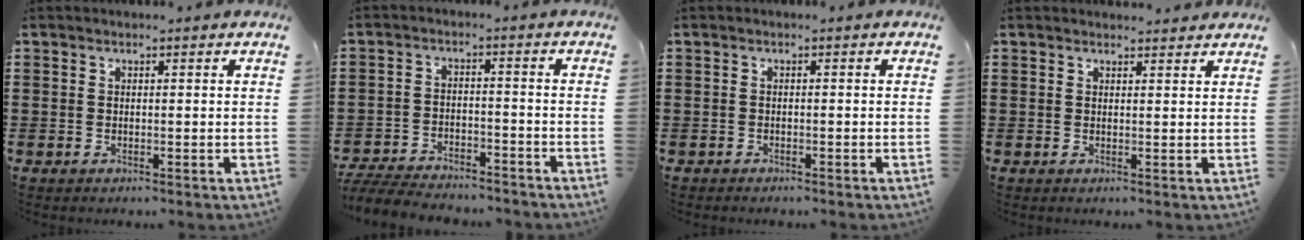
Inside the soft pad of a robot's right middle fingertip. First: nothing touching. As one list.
[{"total": 5.8, "force": [-5.6, 0.8, 1.2], "torque": [-0.026, 0.007, -0.112]}, {"total": 0.6, "force": [-0.6, 0.2, 0.0], "torque": [-0.002, 0.000, -0.013]}, {"total": 1.2, "force": [1.2, 0.2, 0.1], "torque": [0.003, -0.003, 0.021]}]